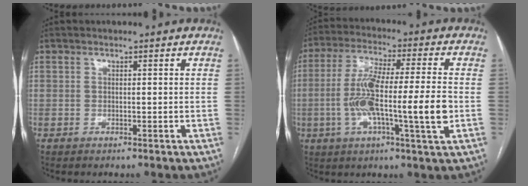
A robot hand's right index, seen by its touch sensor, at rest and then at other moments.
{"total": 14.6, "force": [-2.4, 0.8, 14.4], "torque": [-0.262, 0.001, -0.047]}